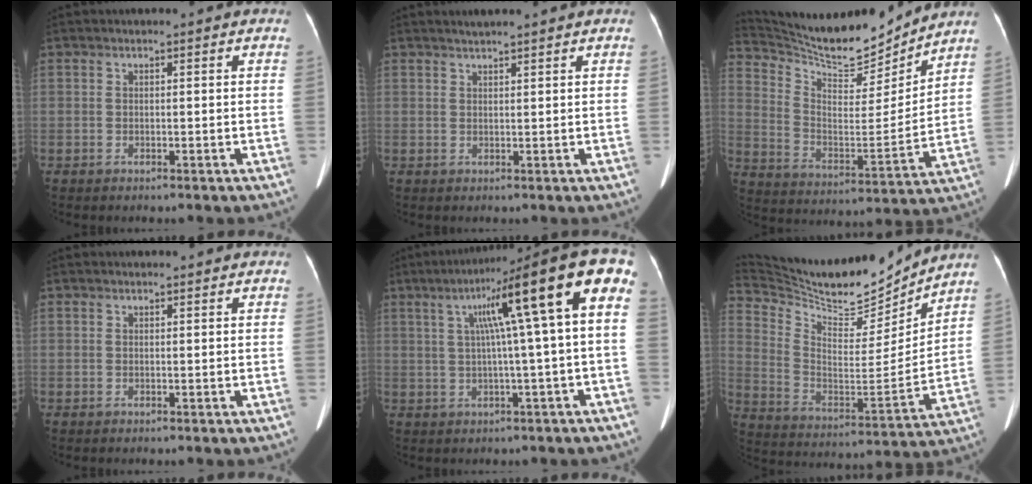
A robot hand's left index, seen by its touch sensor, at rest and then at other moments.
{"total": 2.4, "force": [2.1, -0.1, 1.2], "torque": [-0.018, 0.014, 0.038]}
{"total": 16.3, "force": [15.6, 2.1, 4.0], "torque": [-0.090, -0.022, 0.262]}
{"total": 1.2, "force": [1.1, 0.1, 0.2], "torque": [-0.008, 0.010, 0.015]}
{"total": 14.0, "force": [3.6, -0.9, 13.5], "torque": [-0.182, 0.037, 0.044]}
{"total": 22.0, "force": [20.2, 4.1, 7.7], "torque": [-0.156, -0.018, 0.327]}